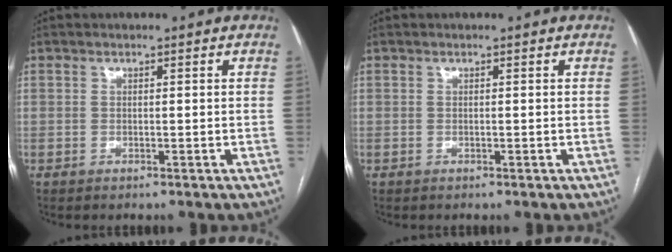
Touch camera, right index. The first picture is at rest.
{"total": 0.0}